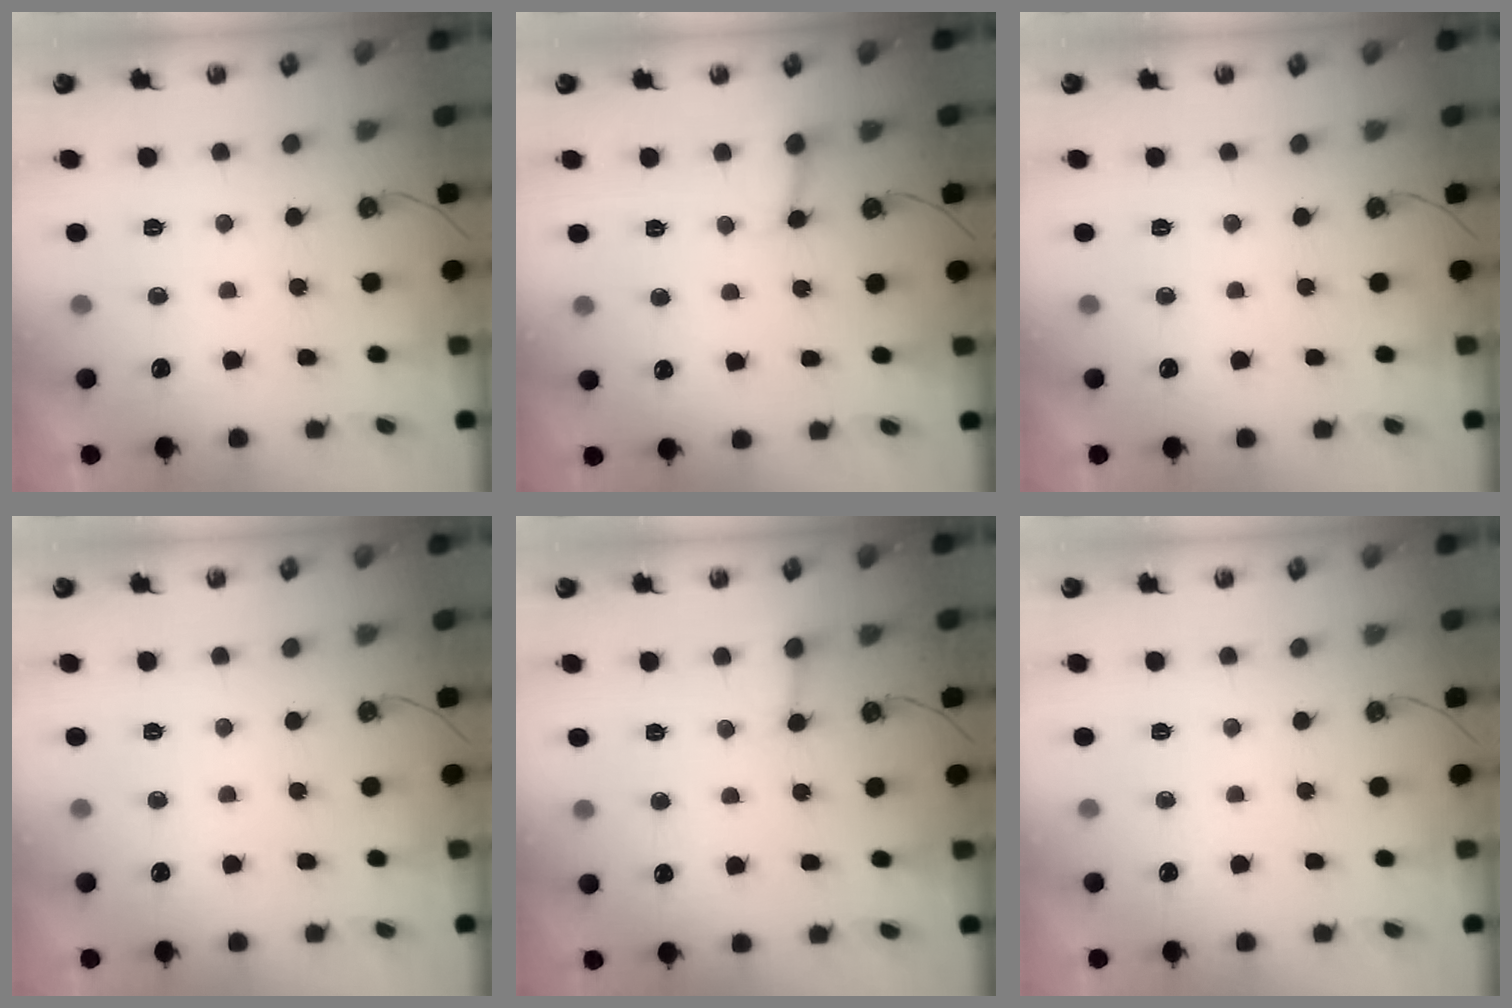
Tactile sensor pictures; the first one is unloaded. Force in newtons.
{"total": 2.6, "press": 2.6, "slide": 0.1}
{"total": 0.0}
{"total": 0.0}
{"total": 2.1, "press": 2.1, "slide": 0.1}
{"total": 0.0}